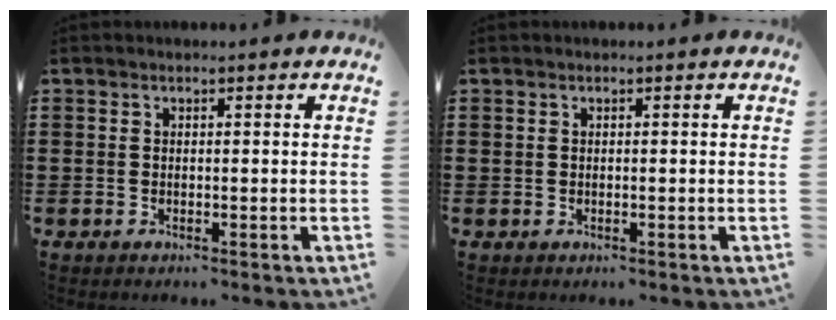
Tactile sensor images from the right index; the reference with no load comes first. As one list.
[{"total": 0.0}]